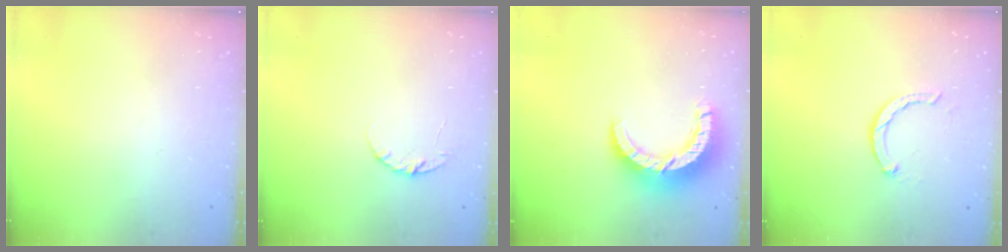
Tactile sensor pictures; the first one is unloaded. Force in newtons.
{"total": 4.8, "press": 4.7, "slide": 0.6}
{"total": 10.3, "press": 10.2, "slide": 0.7}
{"total": 2.3, "press": 2.3, "slide": 0.3}